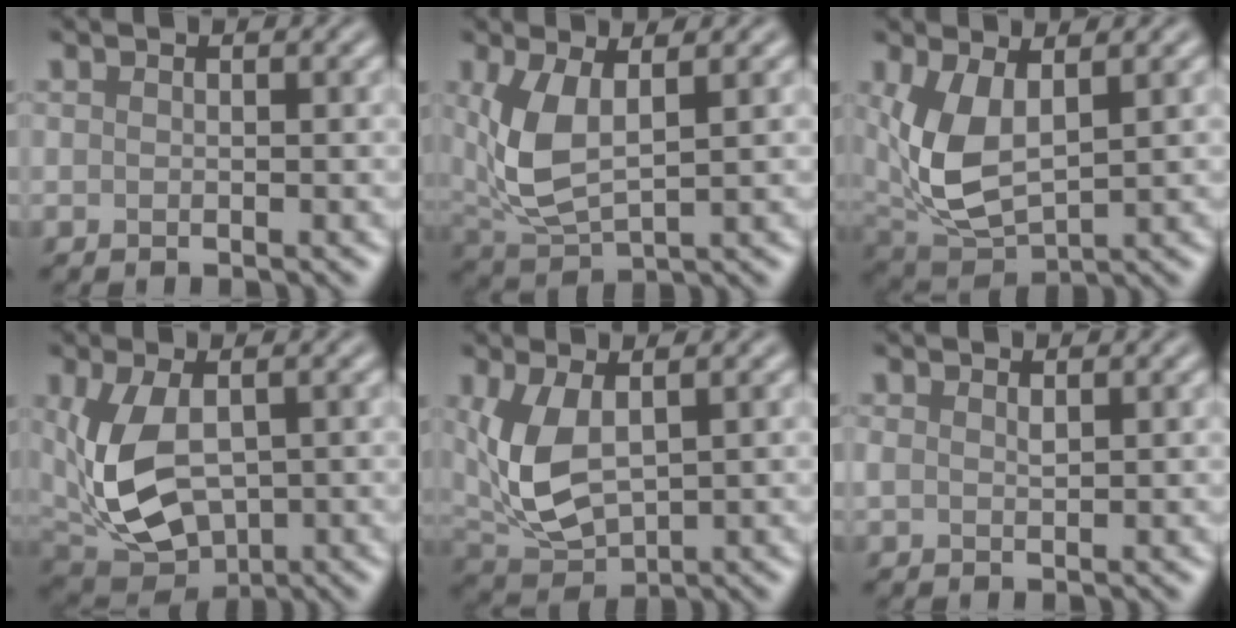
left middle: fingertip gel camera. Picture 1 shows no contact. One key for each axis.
{"total": 5.3, "fx": 1.2, "fy": 2.5, "fz": 4.6, "tx": -0.111, "ty": -0.006, "tz": 0.031}
{"total": 6.4, "fx": 1.3, "fy": 3.3, "fz": 5.4, "tx": -0.134, "ty": -0.009, "tz": 0.031}
{"total": 8.0, "fx": 0.2, "fy": 4.7, "fz": 6.5, "tx": -0.146, "ty": -0.012, "tz": 0.015}
{"total": 5.8, "fx": 1.0, "fy": 3.1, "fz": 4.8, "tx": -0.118, "ty": -0.005, "tz": 0.027}
{"total": 1.0, "fx": 0.5, "fy": 0.5, "fz": 0.7, "tx": -0.019, "ty": 0.000, "tz": 0.013}